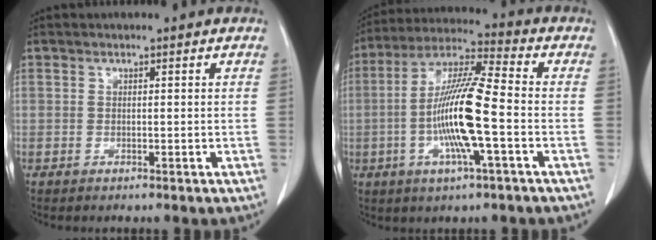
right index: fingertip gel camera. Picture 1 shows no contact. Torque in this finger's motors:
{"motor_torque": [2.14, 0.00, 0.86, 0.16]}